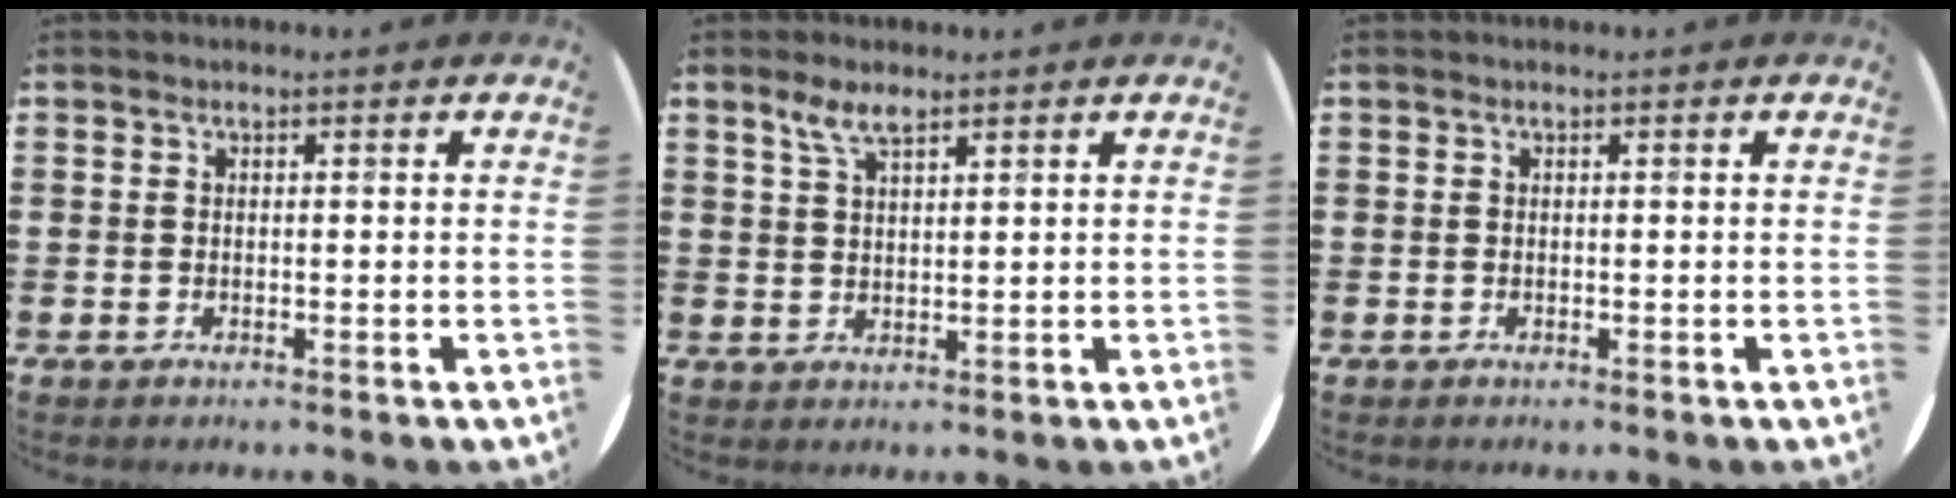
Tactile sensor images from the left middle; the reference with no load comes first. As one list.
[{"total": 3.6, "force": [2.6, 1.0, 2.3], "torque": [-0.051, 0.006, 0.046]}, {"total": 0.0}]